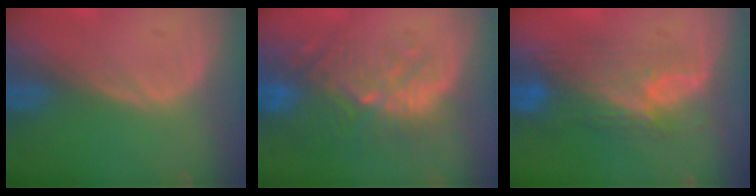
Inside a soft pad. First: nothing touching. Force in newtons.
{"total": 11.0, "press": 9.6, "slide": 5.3}
{"total": 7.9, "press": 7.7, "slide": 1.9}